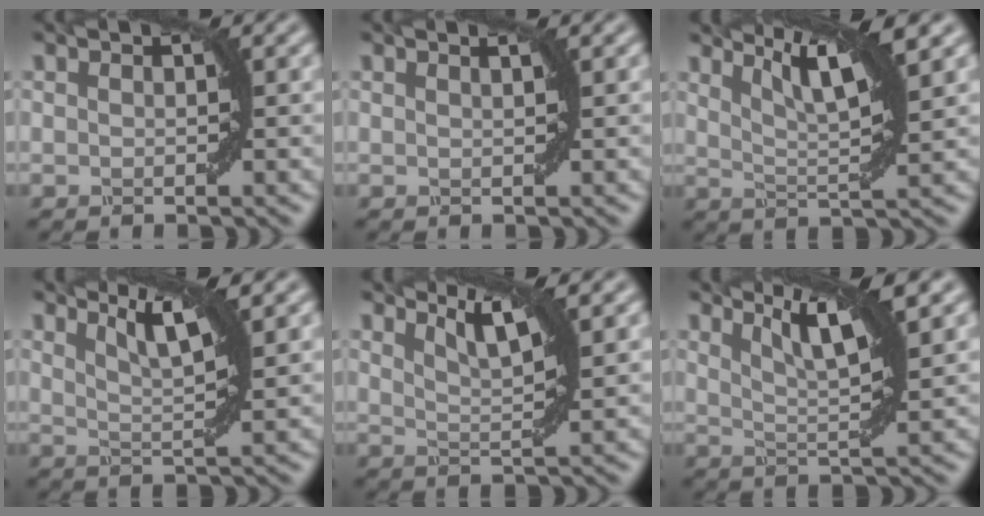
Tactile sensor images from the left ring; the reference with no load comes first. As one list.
[{"total": 1.3, "force": [0.7, 0.5, 0.9], "torque": [0.003, -0.003, -0.007]}, {"total": 5.9, "force": [3.5, 1.2, 4.6], "torque": [-0.072, 0.009, 0.065]}, {"total": 3.8, "force": [2.2, 0.8, 3.0], "torque": [-0.048, 0.006, 0.039]}, {"total": 3.6, "force": [2.3, 0.8, 2.6], "torque": [-0.043, 0.005, 0.042]}, {"total": 5.3, "force": [2.9, 1.0, 4.3], "torque": [-0.070, 0.007, 0.055]}]